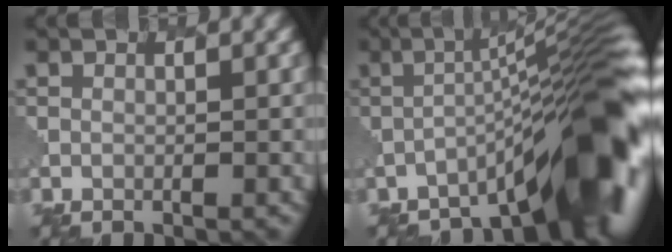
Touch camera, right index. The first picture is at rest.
{"total": 11.9, "force": [-6.5, 2.1, 9.7], "torque": [-0.122, 0.013, -0.101]}